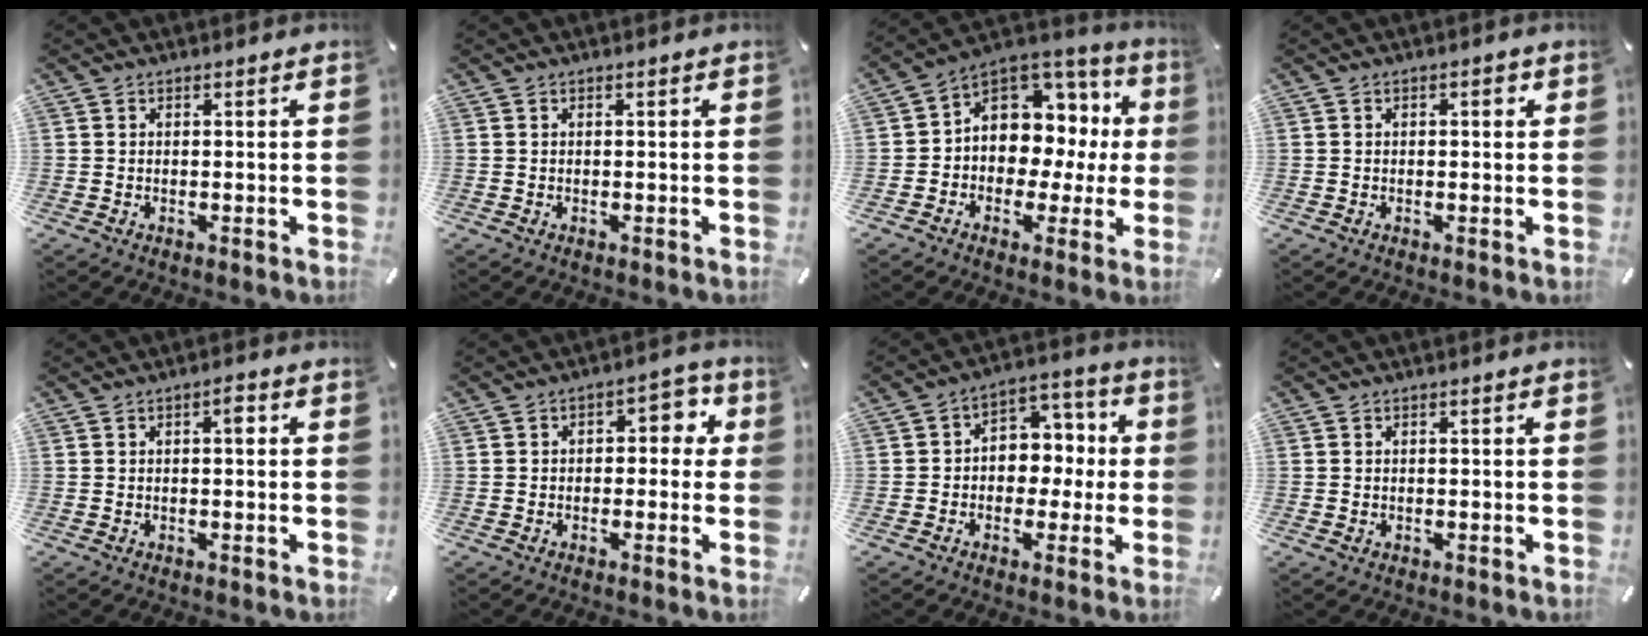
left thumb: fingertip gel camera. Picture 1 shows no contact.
{"total": 0.0}
{"total": 10.4, "force": [2.1, 8.9, 5.1], "torque": [-0.075, -0.032, 0.042]}
{"total": 1.8, "force": [0.4, 0.8, 1.6], "torque": [-0.023, 0.004, 0.003]}
{"total": 2.3, "force": [0.2, 0.8, 2.1], "torque": [-0.037, 0.007, -0.002]}
{"total": 5.7, "force": [0.2, 3.9, 4.1], "torque": [-0.051, 0.006, -0.007]}
{"total": 7.6, "force": [-1.4, 6.9, 2.8], "torque": [-0.036, 0.012, -0.029]}
{"total": 0.7, "force": [-0.2, 0.6, 0.3], "torque": [-0.006, 0.003, -0.005]}